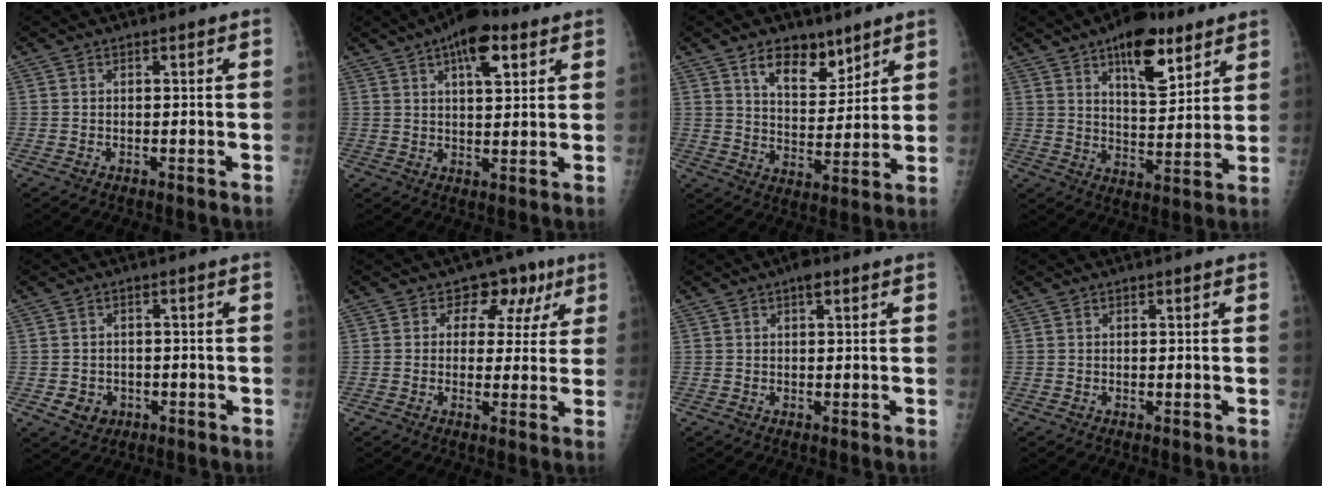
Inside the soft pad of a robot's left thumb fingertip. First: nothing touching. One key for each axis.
{"total": 10.2, "fx": 5.2, "fy": 4.1, "fz": 7.7, "tx": -0.099, "ty": -0.009, "tz": 0.077}
{"total": 9.6, "fx": 6.4, "fy": 5.0, "fz": 5.2, "tx": -0.052, "ty": -0.046, "tz": 0.113}
{"total": 13.6, "fx": 7.8, "fy": 5.9, "fz": 9.5, "tx": -0.109, "ty": -0.040, "tz": 0.120}
{"total": 3.7, "fx": -1.2, "fy": 3.2, "fz": 1.3, "tx": -0.006, "ty": 0.004, "tz": -0.009}
{"total": 7.2, "fx": 3.2, "fy": 5.7, "fz": 3.0, "tx": 0.018, "ty": -0.001, "tz": 0.033}
{"total": 2.2, "fx": 1.2, "fy": 0.9, "fz": 1.6, "tx": -0.015, "ty": -0.001, "tz": 0.016}
{"total": 0.0}